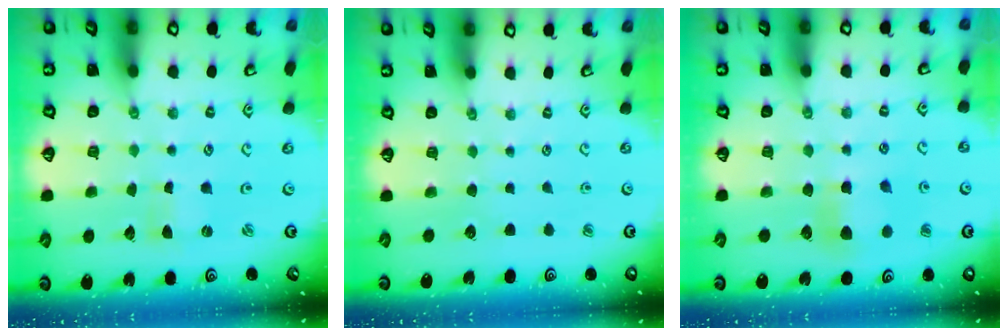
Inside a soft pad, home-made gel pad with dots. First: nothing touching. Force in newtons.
{"total": 0.0}
{"total": 5.6, "press": 5.6, "slide": 0.0}